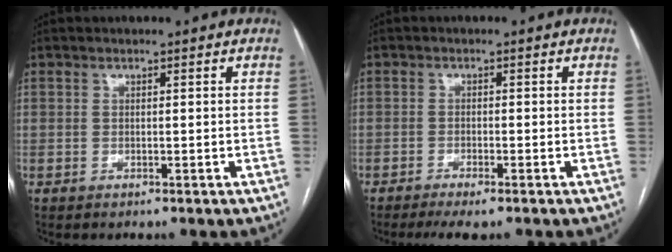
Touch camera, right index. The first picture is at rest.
{"total": 3.6, "force": [-2.7, 0.4, 2.3], "torque": [-0.036, -0.006, -0.046]}